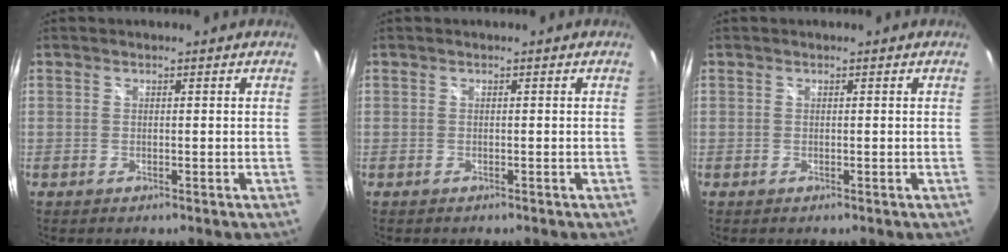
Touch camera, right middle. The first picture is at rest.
{"total": 0.0}
{"total": 0.0}